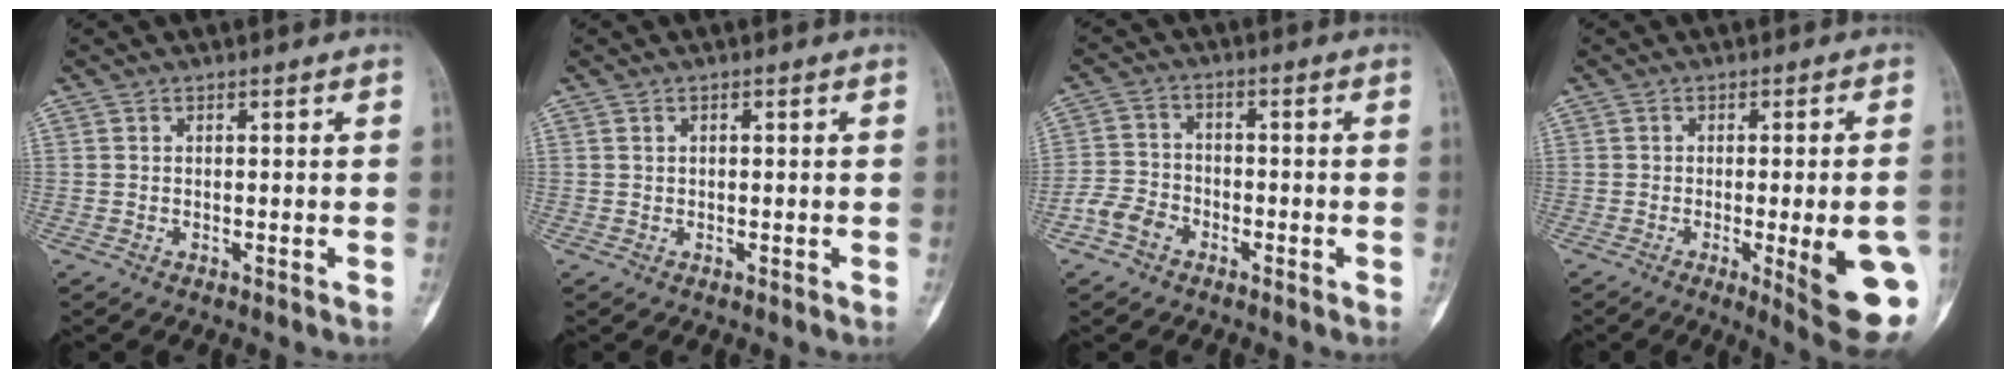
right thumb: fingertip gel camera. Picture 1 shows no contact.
{"total": 0.0}
{"total": 5.5, "force": [-3.0, 4.0, 2.2], "torque": [-0.034, 0.024, -0.060]}
{"total": 15.1, "force": [-3.7, 3.4, 14.2], "torque": [-0.143, -0.004, -0.030]}